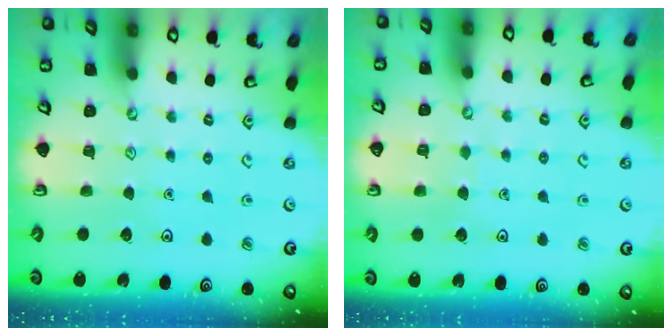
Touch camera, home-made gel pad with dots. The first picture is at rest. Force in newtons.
{"total": 2.4, "press": 2.4, "slide": 0.2}